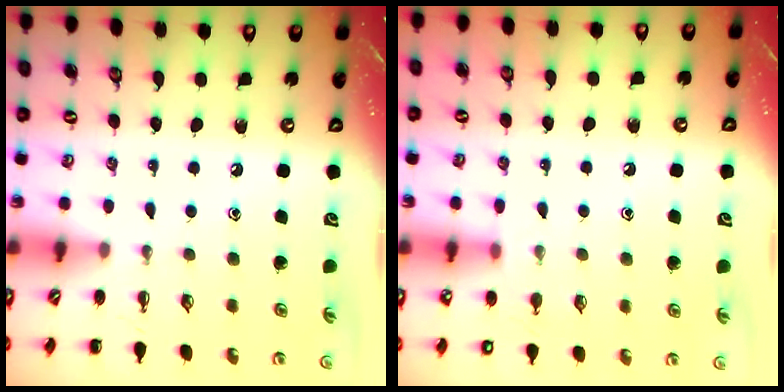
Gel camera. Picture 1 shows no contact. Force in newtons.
{"total": 7.4, "press": 7.2, "slide": 1.7}